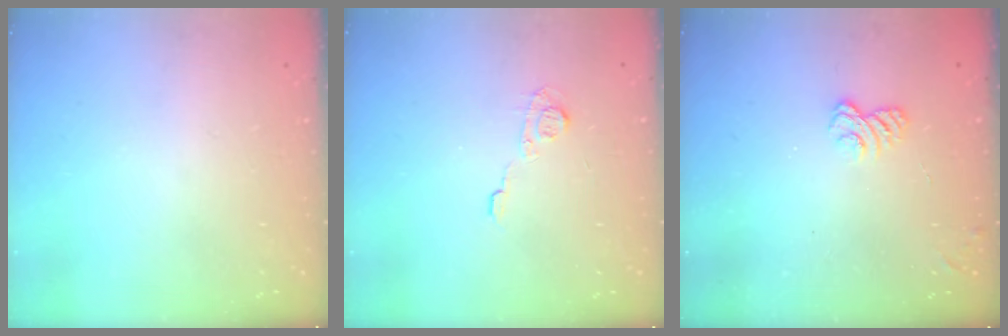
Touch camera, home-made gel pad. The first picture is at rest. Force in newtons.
{"total": 6.9, "press": 6.8, "slide": 0.8}
{"total": 2.8, "press": 2.5, "slide": 1.4}